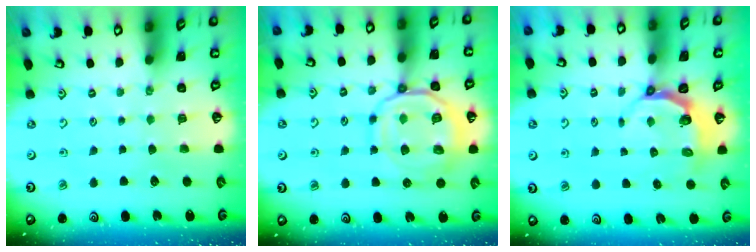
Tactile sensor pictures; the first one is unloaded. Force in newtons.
{"total": 14.7, "press": 14.6, "slide": 1.5}
{"total": 4.8, "press": 3.7, "slide": 3.1}